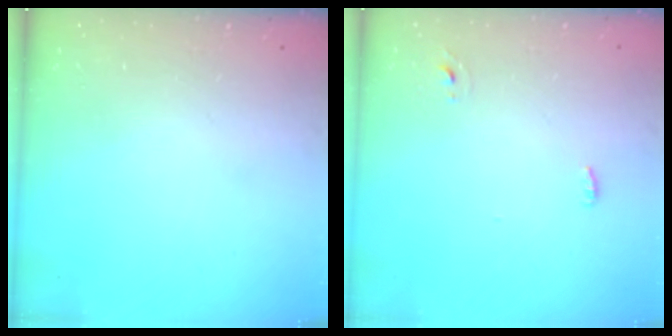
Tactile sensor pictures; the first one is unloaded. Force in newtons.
{"total": 3.0, "press": 2.8, "slide": 1.2}